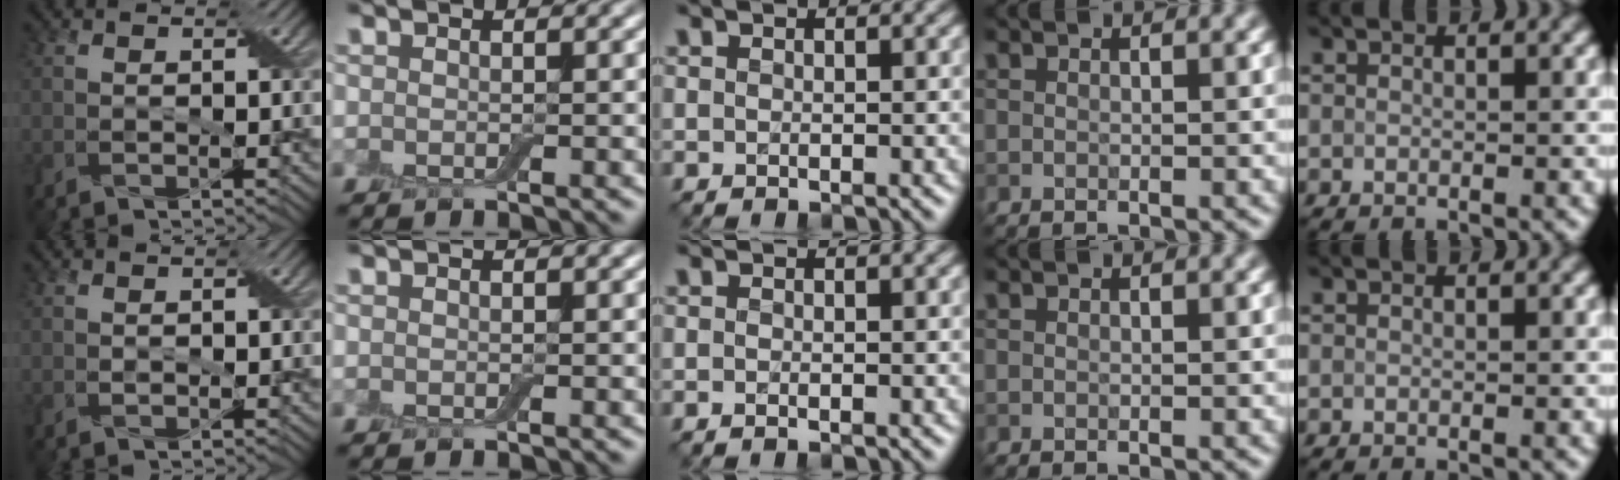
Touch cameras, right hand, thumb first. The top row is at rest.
{"thumb": {"total": 0.7, "force": [0.0, 0.5, 0.5], "torque": [-0.011, 0.001, 0.001]}}